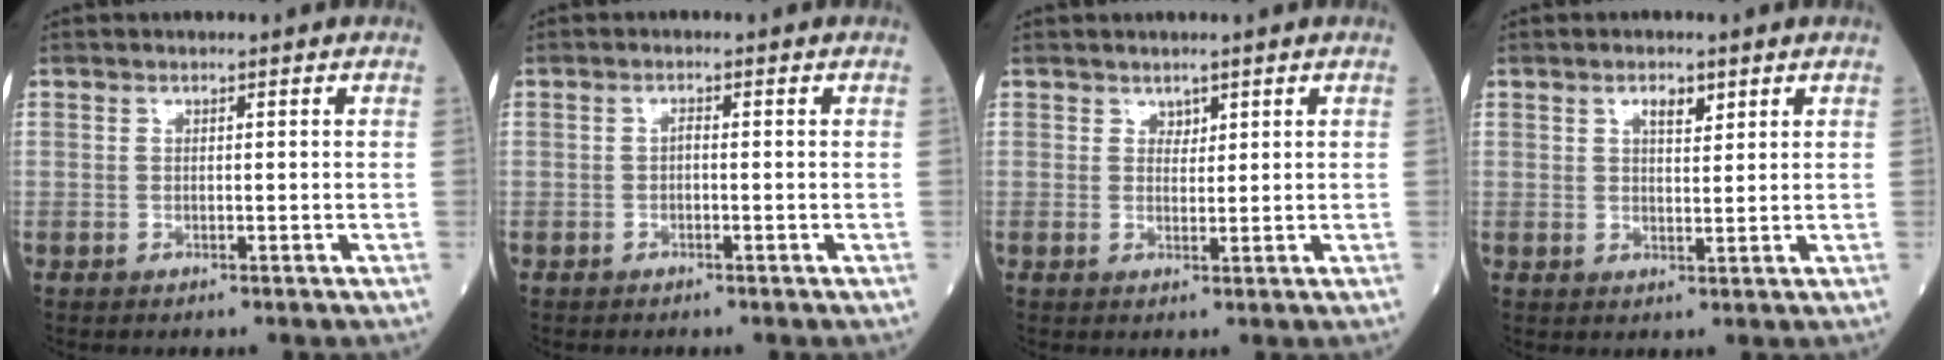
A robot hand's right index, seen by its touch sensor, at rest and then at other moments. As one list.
[{"total": 0.7, "force": [-0.2, 0.2, 0.6], "torque": [-0.012, 0.002, -0.007]}, {"total": 1.2, "force": [0.9, 0.7, 0.4], "torque": [-0.001, -0.001, 0.016]}, {"total": 2.6, "force": [1.6, 1.0, 1.9], "torque": [-0.032, 0.000, 0.027]}]